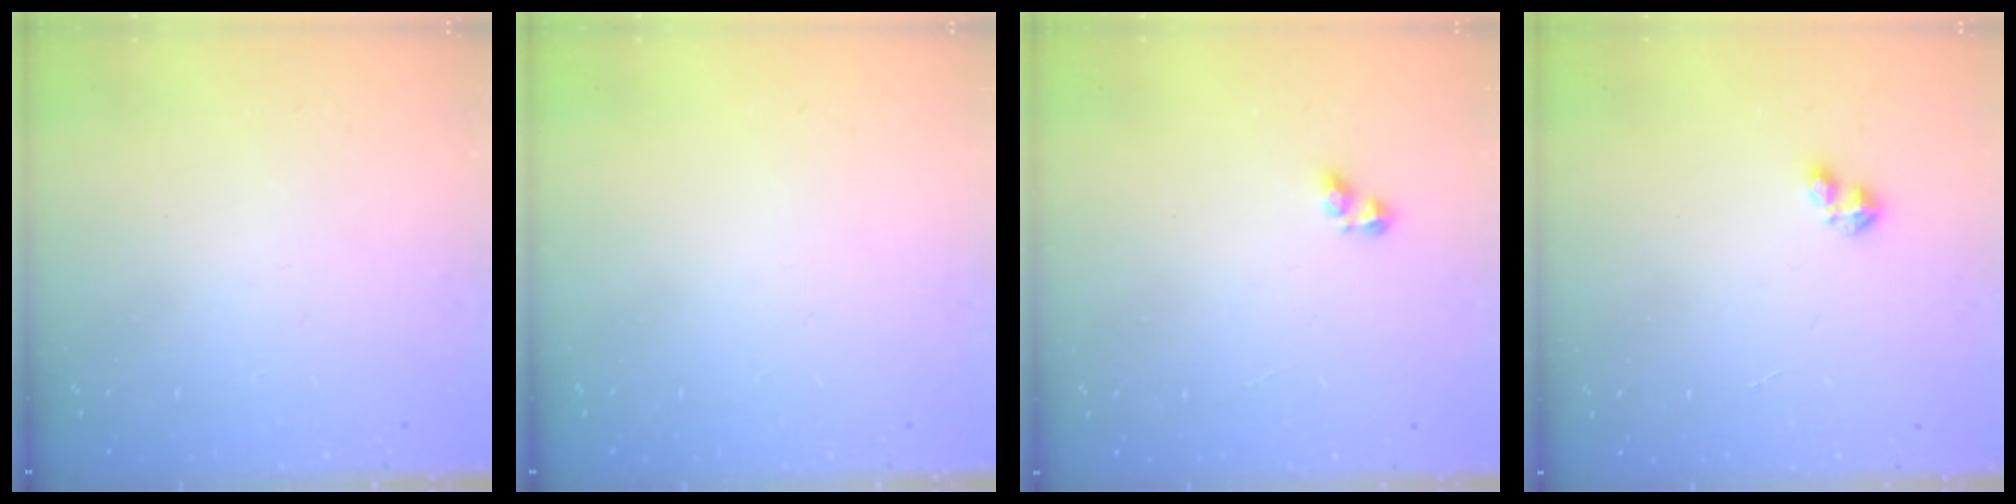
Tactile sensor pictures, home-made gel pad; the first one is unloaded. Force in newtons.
{"total": 0.0}
{"total": 3.7, "press": 3.7, "slide": 0.6}
{"total": 1.9, "press": 1.9, "slide": 0.4}